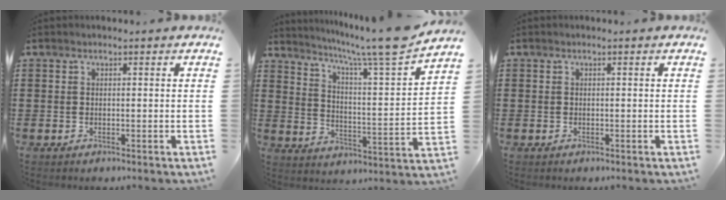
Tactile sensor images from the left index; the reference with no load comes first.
{"total": 8.3, "force": [7.2, -0.7, 4.0], "torque": [-0.082, -0.061, 0.109]}
{"total": 0.0}